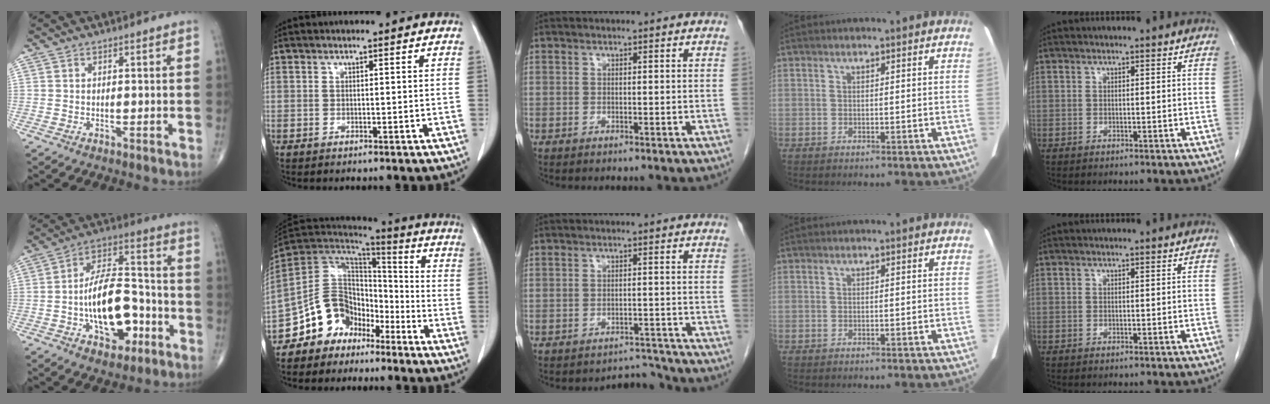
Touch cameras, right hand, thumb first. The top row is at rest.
{"thumb": {"total": 16.6, "force": [-4.8, 8.9, 13.2], "torque": [-0.191, 0.045, -0.077]}, "index": {"total": 11.3, "force": [-7.6, 8.1, 2.2], "torque": [-0.041, 0.078, -0.136]}, "middle": {"total": 3.5, "force": [-3.2, 0.0, -1.3], "torque": [0.025, 0.011, -0.041]}}